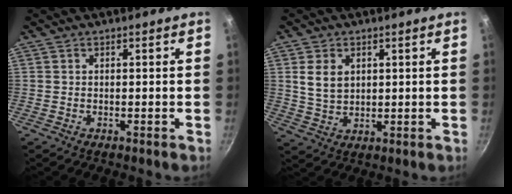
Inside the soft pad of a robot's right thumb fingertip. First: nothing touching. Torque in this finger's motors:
{"motor_torque": [1.02, 1.17, 1.04, 0.22, 0.26]}